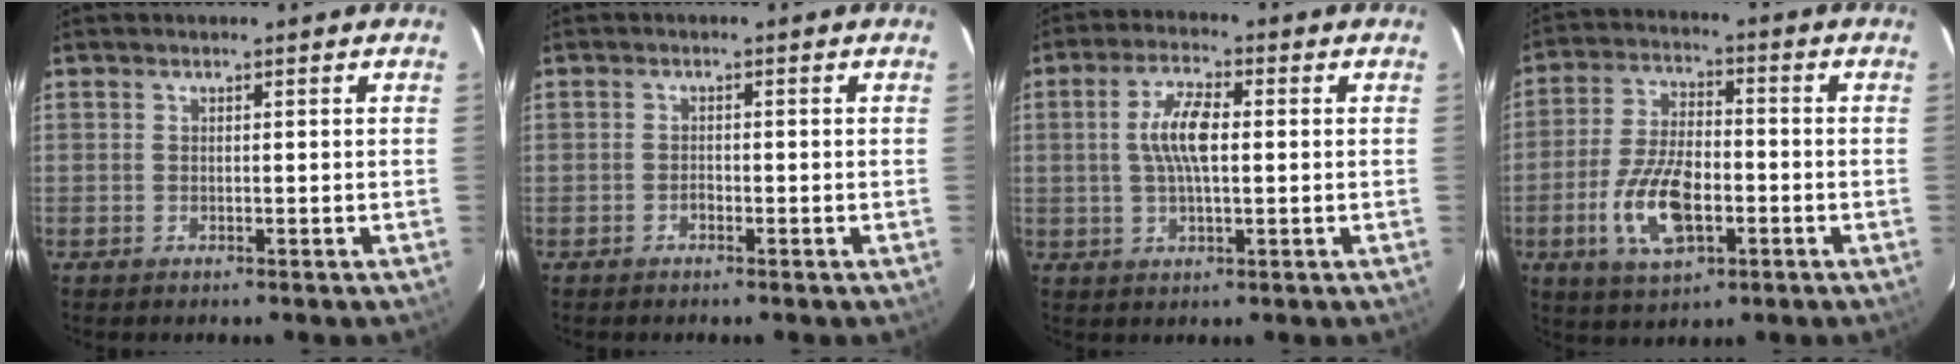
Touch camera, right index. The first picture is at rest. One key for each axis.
{"total": 0.8, "fx": -0.6, "fy": 0.4, "fz": 0.3, "tx": -0.006, "ty": 0.003, "tz": -0.012}
{"total": 7.3, "fx": 0.6, "fy": 2.4, "fz": 6.8, "tx": -0.132, "ty": 0.010, "tz": 0.013}
{"total": 12.7, "fx": -4.1, "fy": 5.9, "fz": 10.4, "tx": -0.216, "ty": -0.002, "tz": -0.071}